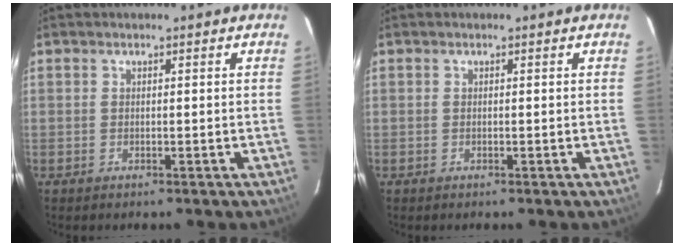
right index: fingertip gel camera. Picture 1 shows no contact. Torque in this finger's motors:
{"motor_torque": [0.00, 0.00, 0.13, 0.00]}